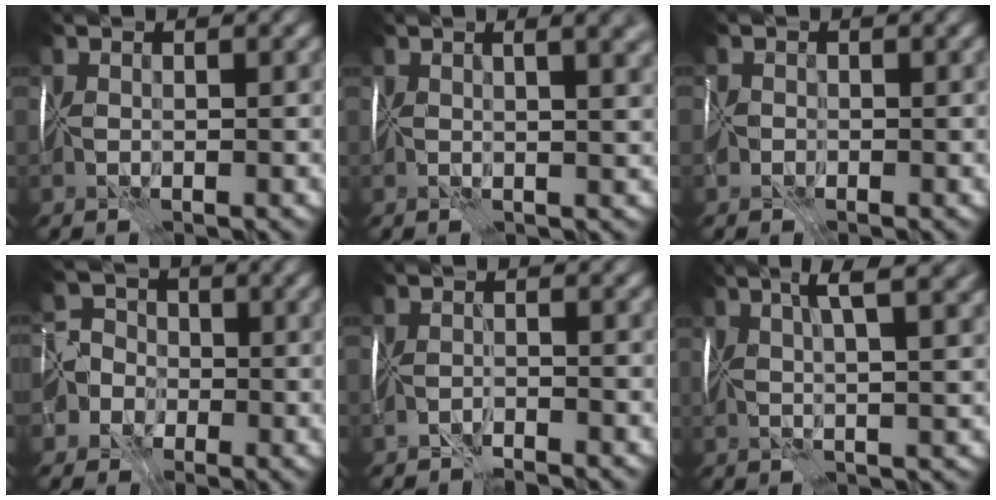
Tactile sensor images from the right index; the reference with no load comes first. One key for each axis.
{"total": 5.1, "fx": 2.3, "fy": 1.6, "fz": 4.2, "tx": -0.031, "ty": 0.016, "tz": 0.028}
{"total": 1.9, "fx": -1.5, "fy": 1.1, "fz": 0.7, "tx": -0.002, "ty": -0.007, "tz": -0.027}
{"total": 8.4, "fx": -3.7, "fy": 7.1, "fz": 2.5, "tx": -0.036, "ty": -0.011, "tz": -0.105}
{"total": 2.9, "fx": -2.2, "fy": -1.6, "fz": -1.0, "tx": 0.030, "ty": -0.004, "tz": -0.043}
{"total": 5.0, "fx": 2.7, "fy": 0.2, "fz": 4.2, "tx": -0.054, "ty": 0.015, "tz": 0.036}